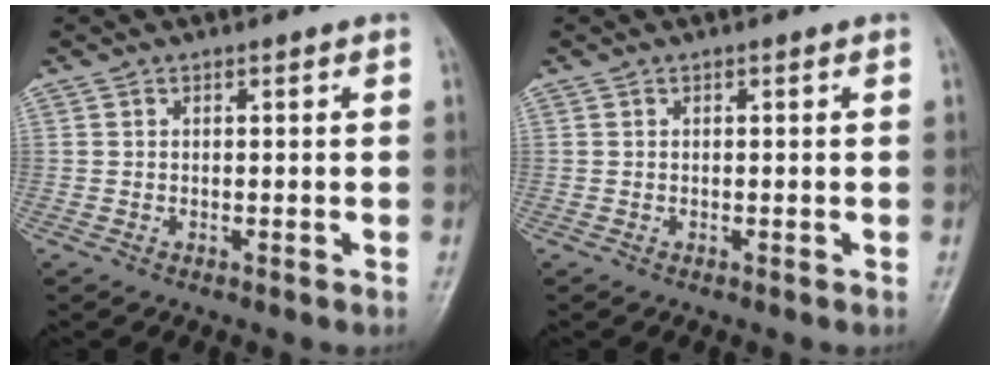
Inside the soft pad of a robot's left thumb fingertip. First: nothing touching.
{"total": 0.0}